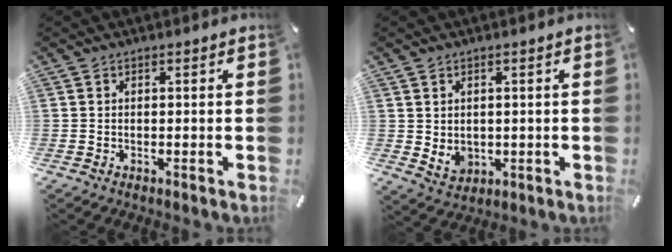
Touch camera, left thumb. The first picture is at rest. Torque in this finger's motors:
{"motor_torque": [0.85, 0.81, 0.30, -0.10, 0.17]}